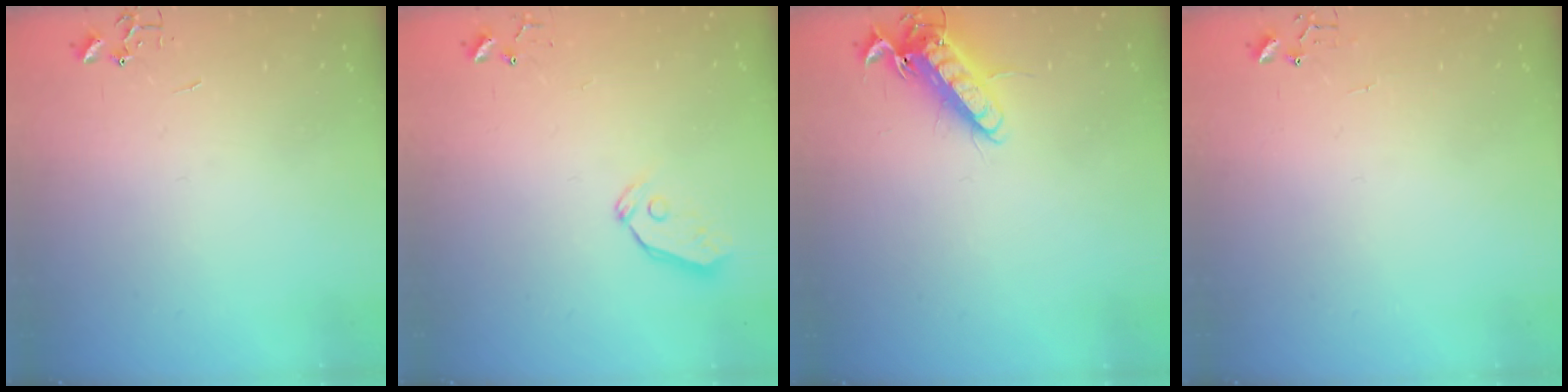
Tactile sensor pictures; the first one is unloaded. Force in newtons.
{"total": 4.8, "press": 4.8, "slide": 0.4}
{"total": 13.3, "press": 13.2, "slide": 1.8}
{"total": 4.2, "press": 4.2, "slide": 0.3}